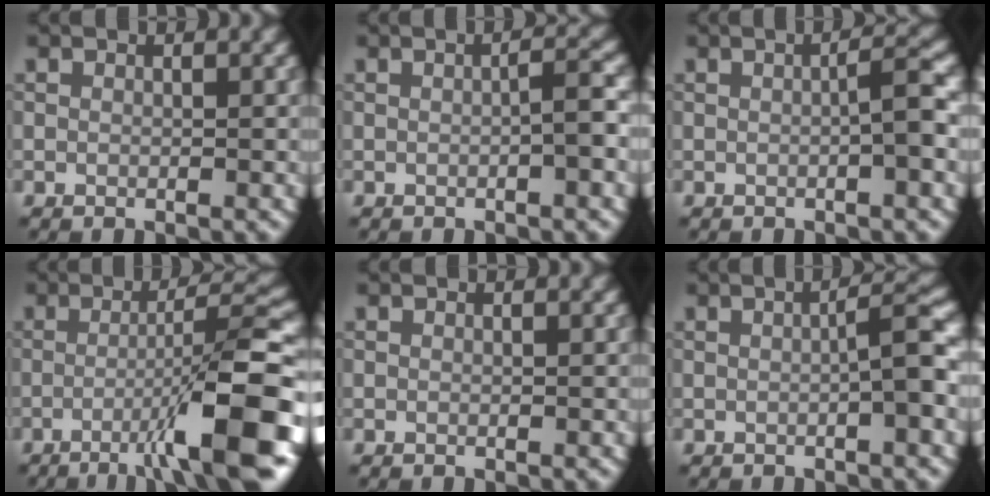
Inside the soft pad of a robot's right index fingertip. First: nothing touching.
{"total": 2.0, "force": [-0.5, 0.3, 1.9], "torque": [-0.028, 0.012, -0.012]}
{"total": 2.5, "force": [-0.4, 0.2, 2.5], "torque": [-0.038, 0.011, -0.009]}
{"total": 10.1, "force": [-4.0, 1.3, 9.1], "torque": [-0.125, 0.018, -0.068]}
{"total": 0.0}
{"total": 3.1, "force": [-0.4, 0.3, 3.1], "torque": [-0.044, 0.015, -0.011]}